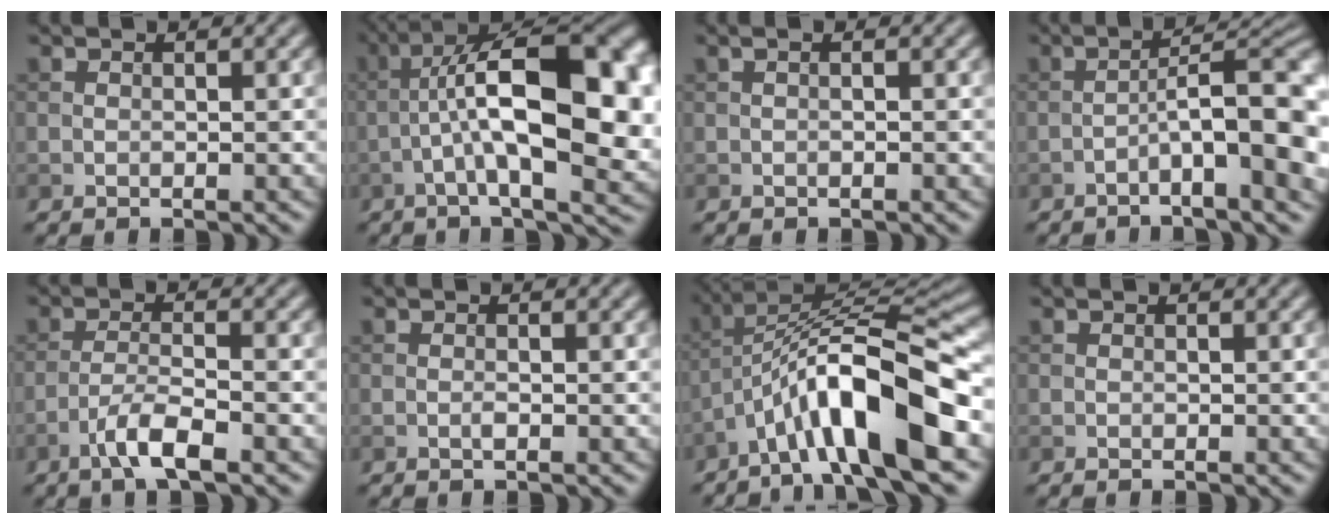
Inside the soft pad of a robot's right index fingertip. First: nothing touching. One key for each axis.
{"total": 15.1, "fx": -0.8, "fy": 5.3, "fz": 14.2, "tx": -0.216, "ty": 0.034, "tz": -0.018}
{"total": 0.8, "fx": 0.0, "fy": 0.1, "fz": 0.8, "tx": -0.012, "ty": -0.005, "tz": -0.003}
{"total": 9.8, "fx": -3.2, "fy": 2.3, "fz": 8.9, "tx": -0.124, "ty": 0.017, "tz": -0.047}
{"total": 3.9, "fx": -2.4, "fy": 0.7, "fz": 3.0, "tx": -0.060, "ty": 0.006, "tz": -0.052}
{"total": 0.7, "fx": -0.3, "fy": 0.1, "fz": 0.6, "tx": -0.014, "ty": -0.001, "tz": -0.007}
{"total": 10.9, "fx": -5.0, "fy": 2.5, "fz": 9.3, "tx": -0.153, "ty": 0.021, "tz": -0.090}
{"total": 0.0}